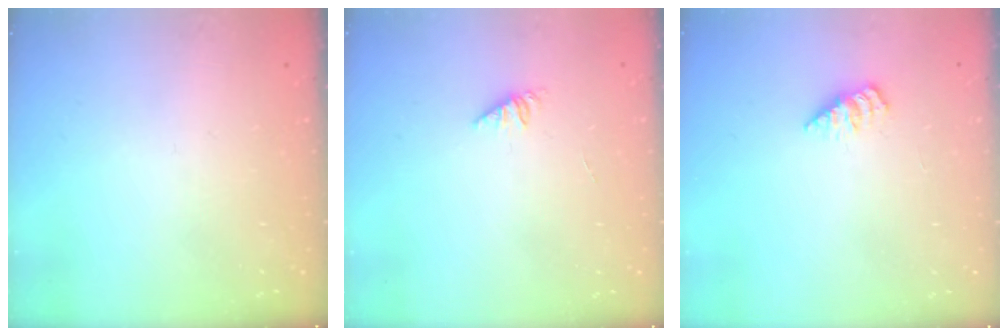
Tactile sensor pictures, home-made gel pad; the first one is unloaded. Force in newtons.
{"total": 1.0, "press": 1.0, "slide": 0.3}
{"total": 1.6, "press": 1.6, "slide": 0.3}